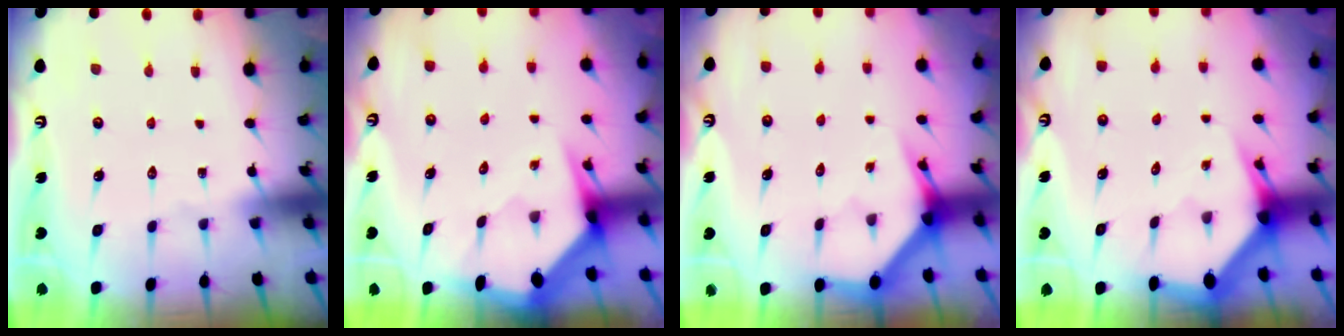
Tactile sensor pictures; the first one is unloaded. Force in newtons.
{"total": 3.3, "press": 3.3, "slide": 0.1}
{"total": 3.8, "press": 3.8, "slide": 0.2}
{"total": 3.0, "press": 2.9, "slide": 0.5}